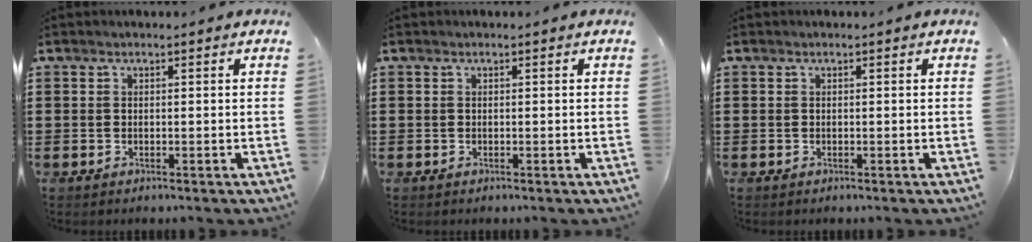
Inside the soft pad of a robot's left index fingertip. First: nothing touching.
{"total": 0.0}
{"total": 0.0}